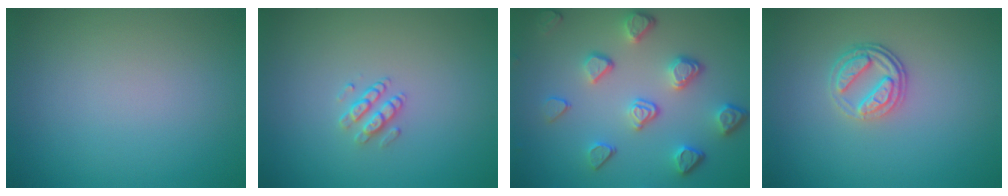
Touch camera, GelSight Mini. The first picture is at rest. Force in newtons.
{"total": 1.5, "press": 1.1, "slide": 1.0}
{"total": 5.0, "press": 3.7, "slide": 3.3}
{"total": 3.0, "press": 2.5, "slide": 1.7}